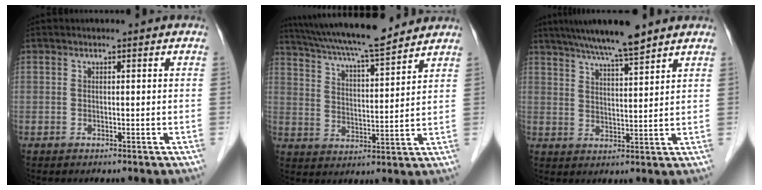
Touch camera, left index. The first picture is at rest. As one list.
[{"total": 16.2, "force": [14.4, 1.3, 7.3], "torque": [-0.134, 0.017, 0.234]}, {"total": 9.2, "force": [7.6, 0.0, 5.2], "torque": [-0.084, 0.015, 0.125]}]